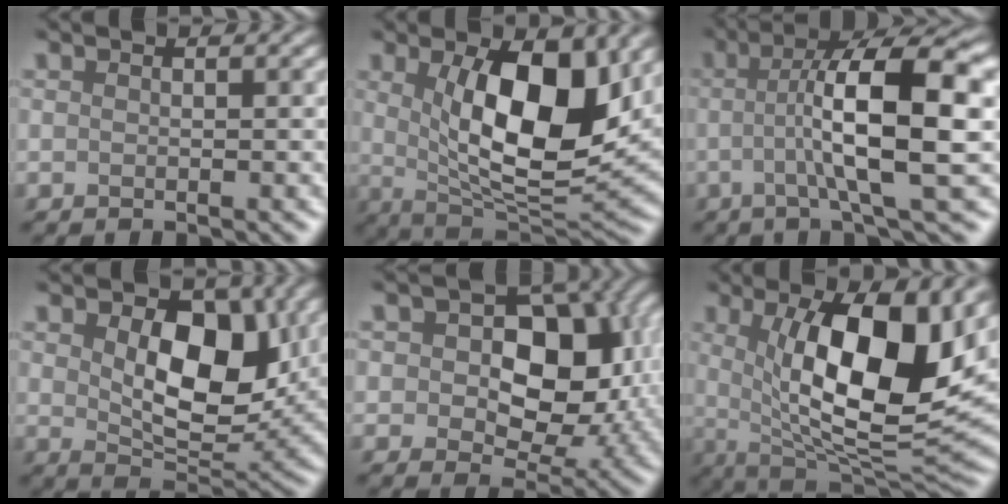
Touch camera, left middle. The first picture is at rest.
{"total": 8.9, "force": [1.7, 2.8, 8.3], "torque": [-0.155, -0.006, 0.054]}
{"total": 9.0, "force": [-0.3, 1.1, 8.9], "torque": [-0.156, 0.023, 0.012]}
{"total": 6.3, "force": [1.4, 3.4, 5.2], "torque": [-0.112, -0.002, 0.047]}
{"total": 7.2, "force": [0.4, 4.7, 5.4], "torque": [-0.091, 0.005, 0.024]}
{"total": 12.2, "force": [2.2, 4.1, 11.2], "torque": [-0.185, -0.008, 0.053]}